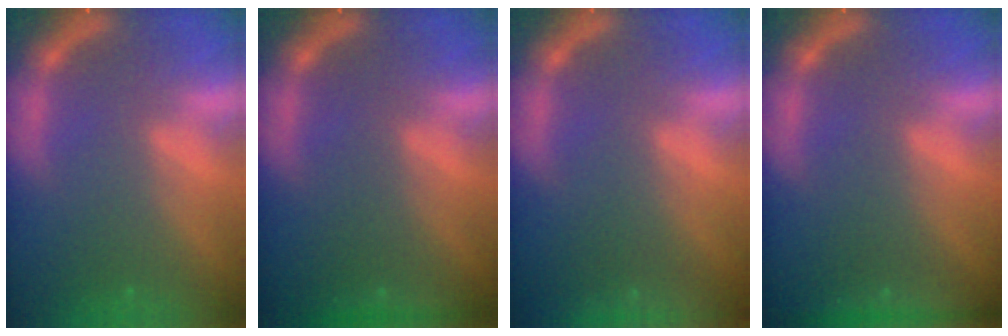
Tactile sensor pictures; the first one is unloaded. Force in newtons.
{"total": 1.4}
{"total": 8.5}
{"total": 3.5}